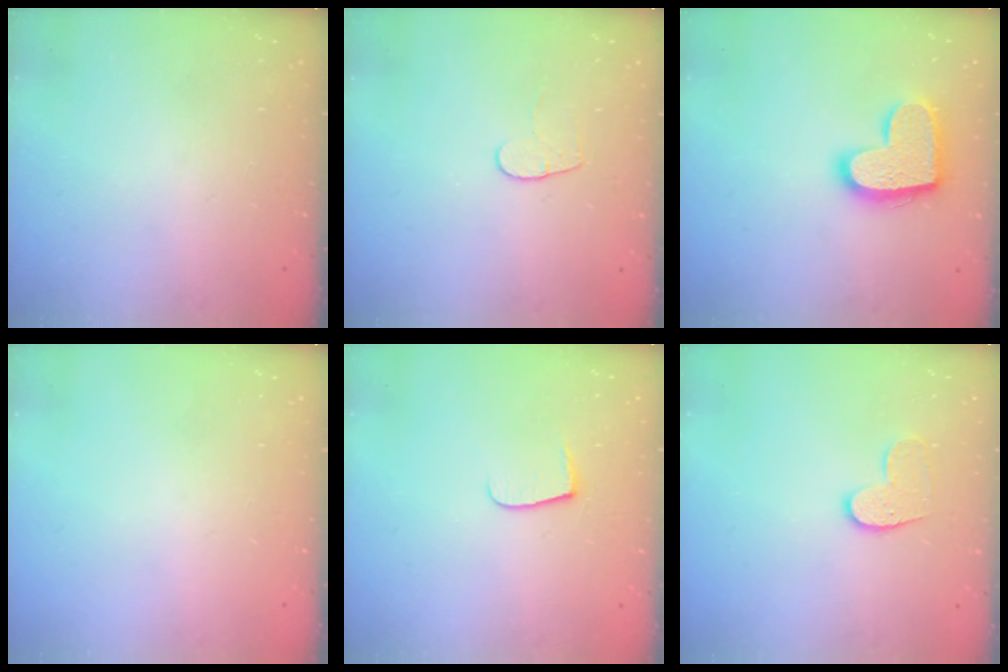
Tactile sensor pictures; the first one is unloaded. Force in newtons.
{"total": 4.5, "press": 4.4, "slide": 0.5}
{"total": 15.6, "press": 15.6, "slide": 0.8}
{"total": 0.0}
{"total": 4.8, "press": 4.8, "slide": 0.6}
{"total": 8.2, "press": 8.2, "slide": 0.2}